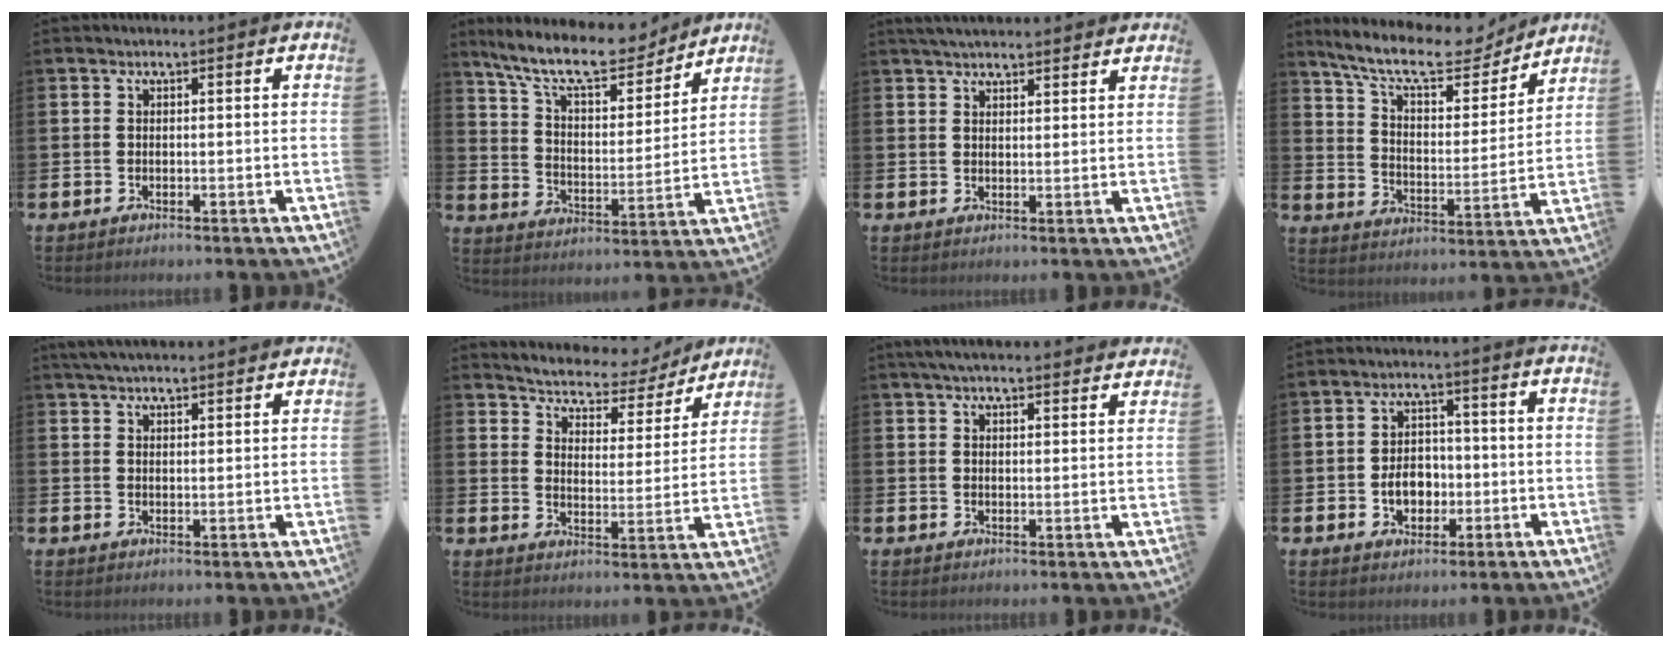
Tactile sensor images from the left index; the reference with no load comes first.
{"total": 11.8, "force": [10.4, 3.1, 4.6], "torque": [-0.118, -0.063, 0.182]}
{"total": 3.7, "force": [3.6, 0.5, 0.7], "torque": [-0.020, -0.011, 0.067]}
{"total": 11.0, "force": [9.7, 2.9, 4.3], "torque": [-0.111, -0.058, 0.166]}
{"total": 3.9, "force": [3.8, 0.4, 0.9], "torque": [-0.024, -0.010, 0.071]}
{"total": 5.5, "force": [5.2, 1.7, 0.4], "torque": [-0.031, -0.045, 0.083]}
{"total": 4.2, "force": [4.0, 0.4, 1.2], "torque": [-0.030, -0.012, 0.073]}
{"total": 4.8, "force": [-1.1, 3.6, 3.0], "torque": [-0.040, 0.000, -0.026]}